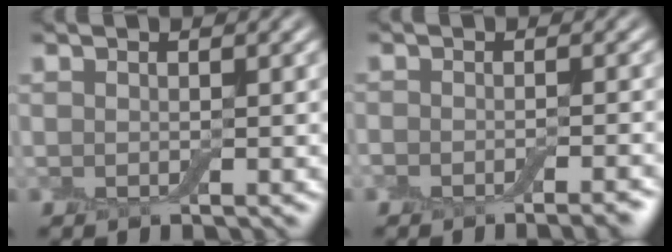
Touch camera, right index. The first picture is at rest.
{"total": 3.3, "force": [-2.5, 0.7, 2.0], "torque": [-0.029, 0.002, -0.033]}